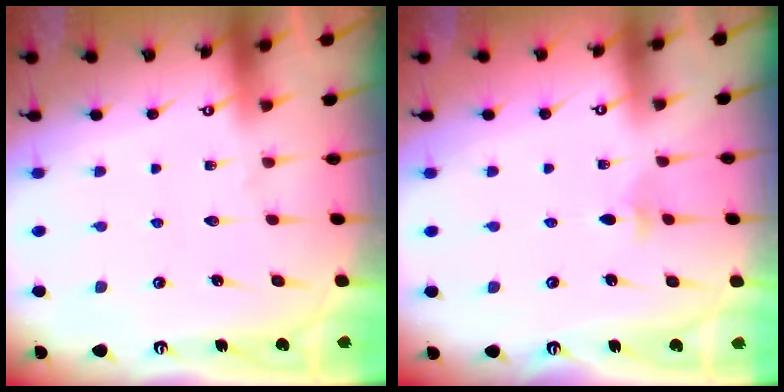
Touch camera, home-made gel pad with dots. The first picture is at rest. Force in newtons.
{"total": 2.9, "press": 2.8, "slide": 0.8}